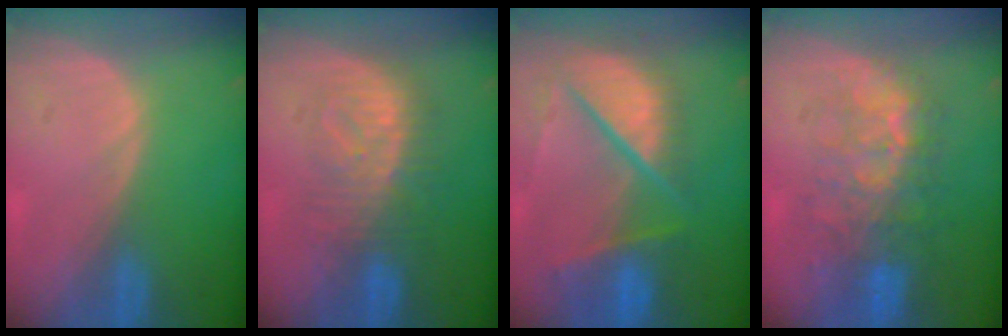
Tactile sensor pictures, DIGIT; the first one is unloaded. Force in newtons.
{"total": 8.2, "press": 7.9, "slide": 2.1}
{"total": 10.9, "press": 9.0, "slide": 6.1}
{"total": 9.7, "press": 8.8, "slide": 4.0}